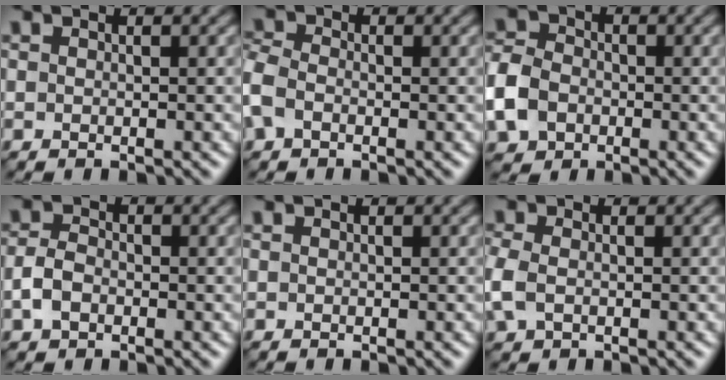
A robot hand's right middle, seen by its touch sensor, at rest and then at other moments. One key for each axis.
{"total": 3.3, "fx": -1.1, "fy": 2.4, "fz": 2.1, "tx": -0.059, "ty": 0.005, "tz": -0.039}
{"total": 5.8, "fx": -1.9, "fy": 4.6, "fz": 3.0, "tx": -0.084, "ty": -0.002, "tz": -0.052}
{"total": 2.6, "fx": -0.9, "fy": 1.8, "fz": 1.6, "tx": -0.036, "ty": -0.001, "tz": -0.025}
{"total": 0.0}
{"total": 2.9, "fx": -0.6, "fy": 2.1, "fz": 1.9, "tx": -0.062, "ty": -0.003, "tz": -0.016}